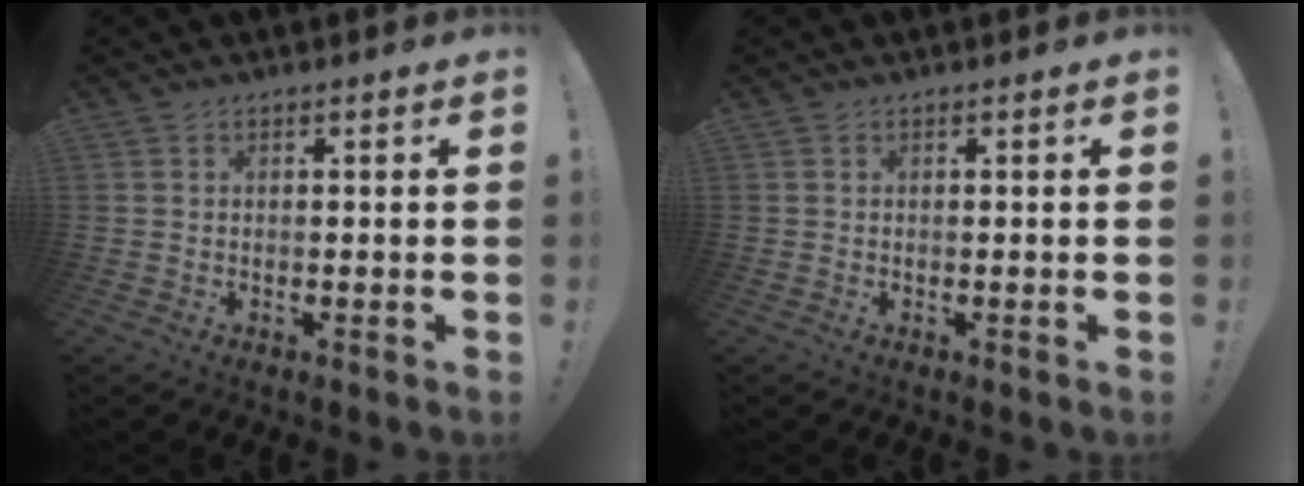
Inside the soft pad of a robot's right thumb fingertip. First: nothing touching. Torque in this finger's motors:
{"motor_torque": [0.00, 0.00, 0.00, 0.00, 0.04]}